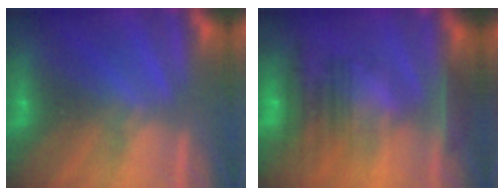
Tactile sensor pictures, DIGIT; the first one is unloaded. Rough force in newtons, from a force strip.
{"total": 7.0}